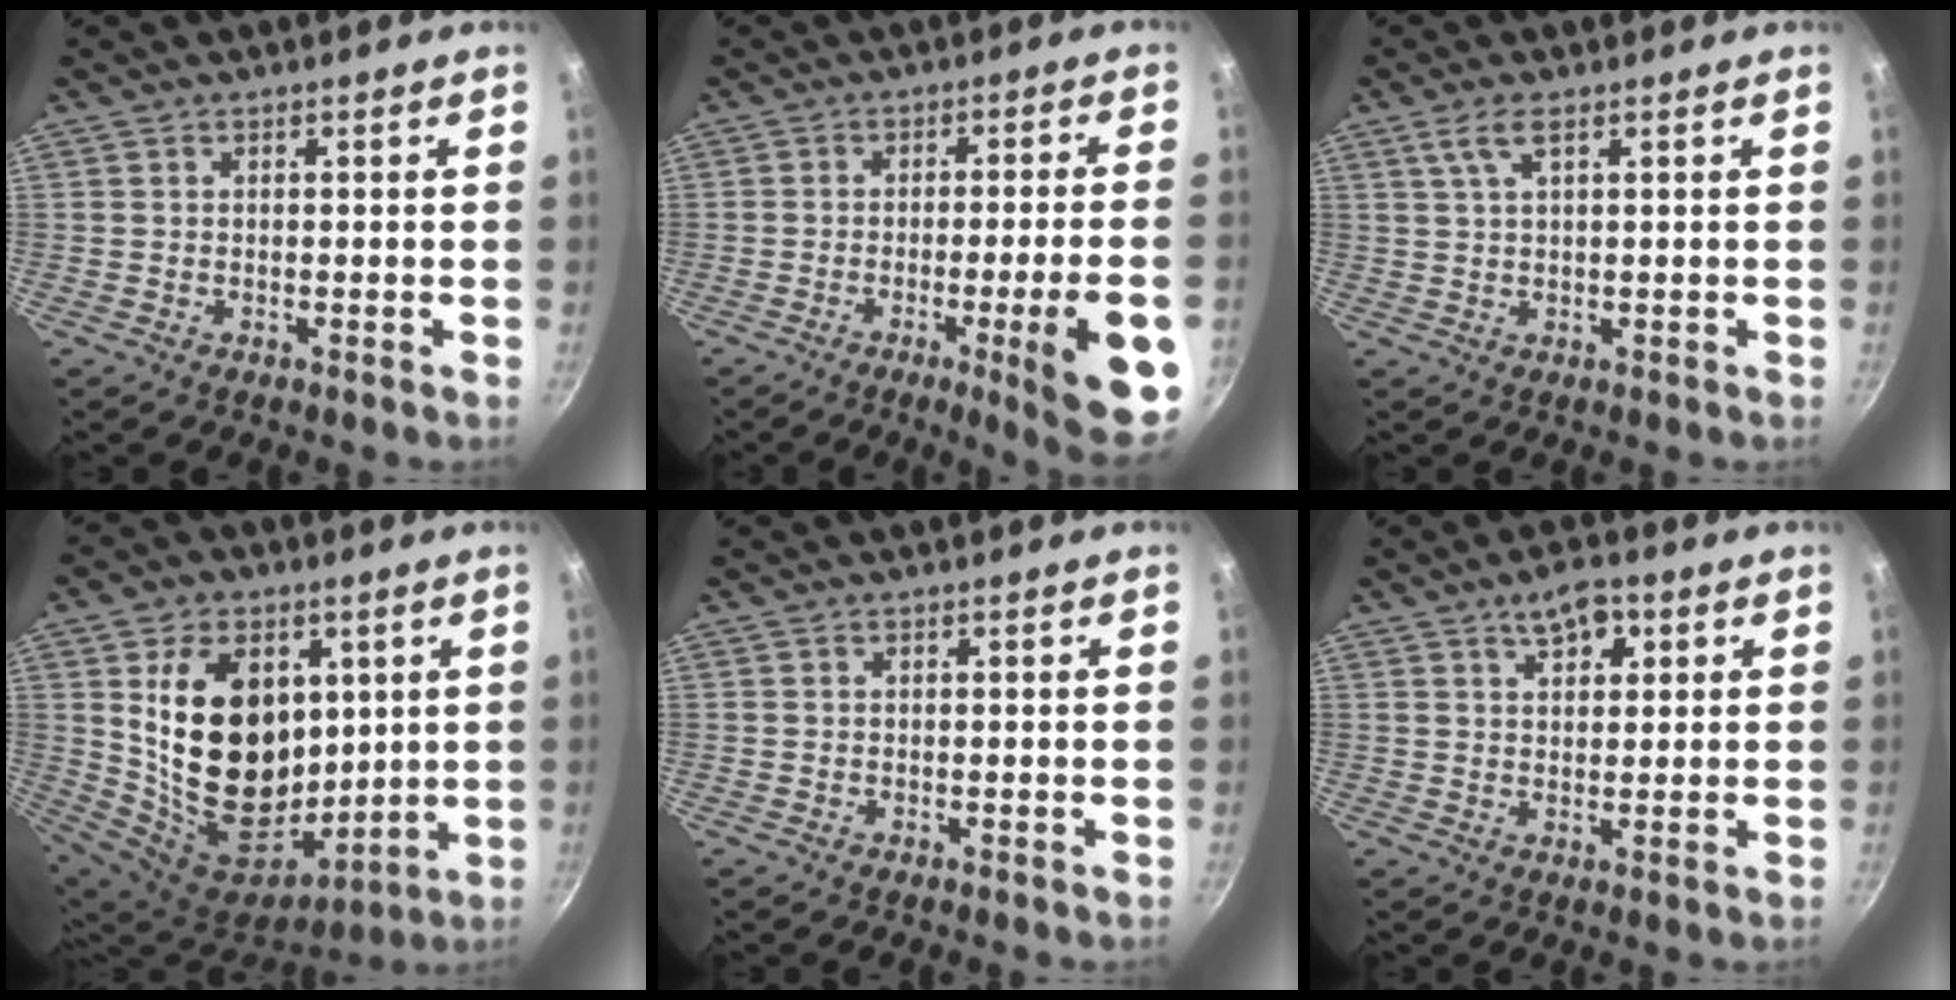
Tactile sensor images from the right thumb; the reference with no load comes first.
{"total": 14.2, "force": [-5.1, 1.4, 13.1], "torque": [-0.159, 0.021, -0.064]}
{"total": 3.5, "force": [1.8, 0.9, 2.8], "torque": [-0.058, 0.001, 0.039]}
{"total": 23.3, "force": [5.1, 16.4, 15.7], "torque": [-0.245, -0.038, 0.102]}
{"total": 0.0}
{"total": 5.6, "force": [2.7, 3.1, 3.8], "torque": [-0.040, -0.002, 0.039]}